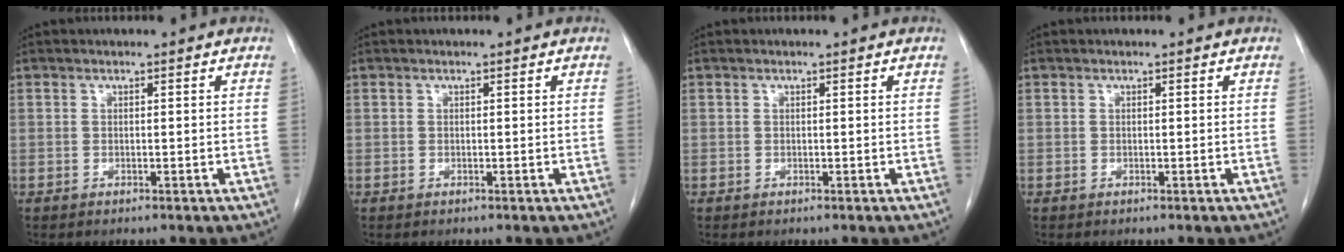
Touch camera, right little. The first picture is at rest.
{"total": 0.0}
{"total": 0.0}
{"total": 0.0}